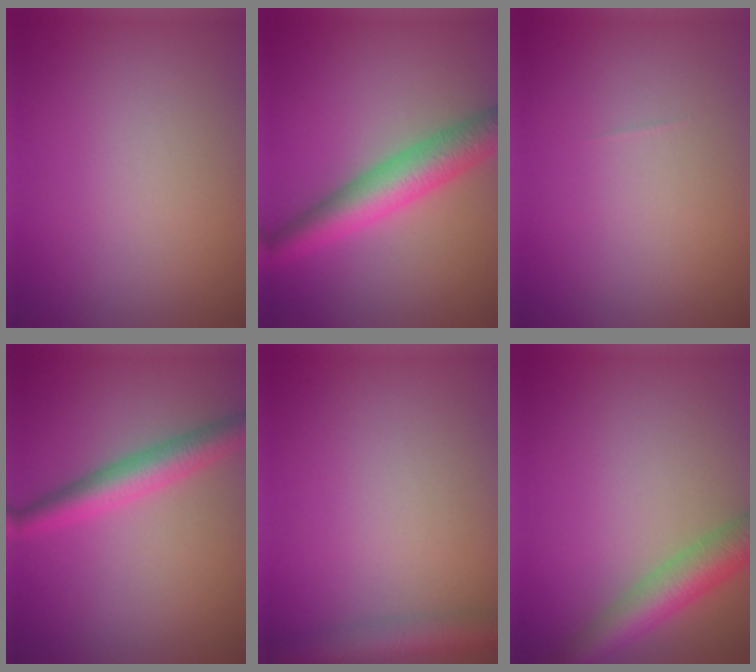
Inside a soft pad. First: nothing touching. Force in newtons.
{"total": 5.4, "press": 5.4, "slide": 0.2}
{"total": 0.0}
{"total": 3.8, "press": 3.8, "slide": 0.2}
{"total": 3.8, "press": 3.8, "slide": 0.2}
{"total": 4.8, "press": 4.8, "slide": 0.2}